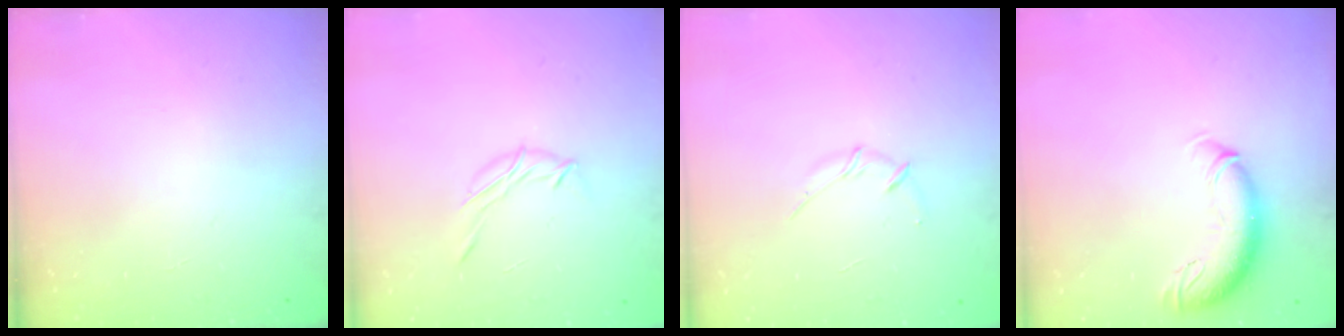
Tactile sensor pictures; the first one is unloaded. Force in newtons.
{"total": 6.9, "press": 6.7, "slide": 1.7}
{"total": 3.4, "press": 3.3, "slide": 0.8}
{"total": 10.9, "press": 10.6, "slide": 2.5}